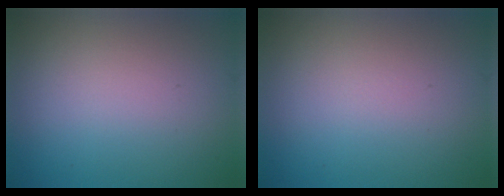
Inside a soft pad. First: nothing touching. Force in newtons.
{"total": 0.0}